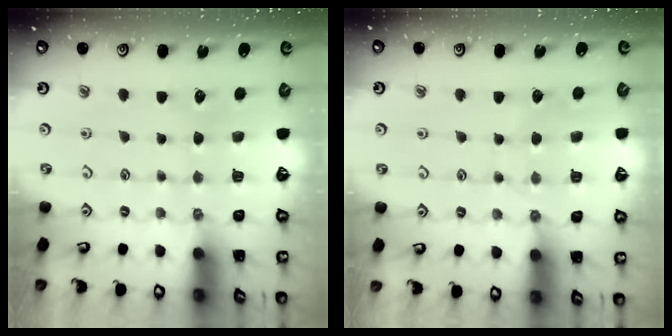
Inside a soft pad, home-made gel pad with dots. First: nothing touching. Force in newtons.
{"total": 4.3, "press": 4.2, "slide": 0.5}